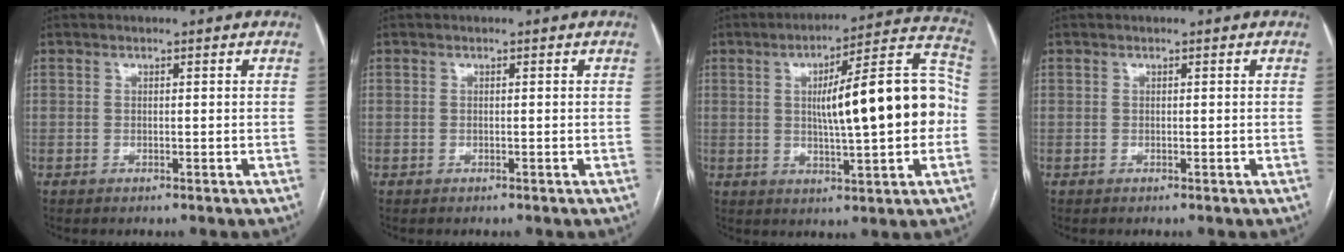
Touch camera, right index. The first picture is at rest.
{"total": 0.0}
{"total": 17.2, "force": [0.1, 2.7, 17.0], "torque": [-0.244, 0.038, 0.001]}
{"total": 0.0}